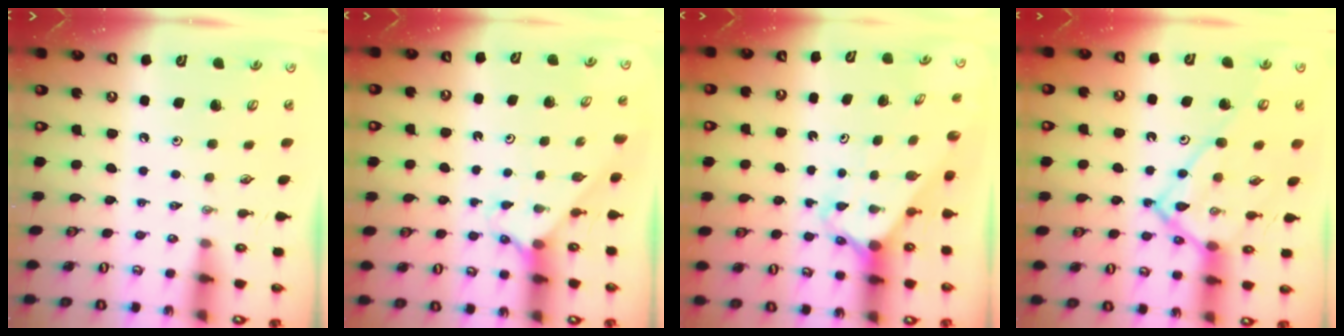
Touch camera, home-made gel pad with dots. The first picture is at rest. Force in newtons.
{"total": 3.4, "press": 3.4, "slide": 0.3}
{"total": 2.5, "press": 2.5, "slide": 0.1}
{"total": 15.3, "press": 15.2, "slide": 0.9}